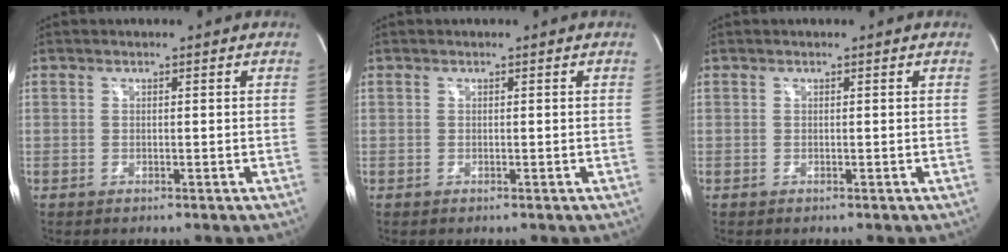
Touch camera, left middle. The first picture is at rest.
{"total": 0.0}
{"total": 0.0}